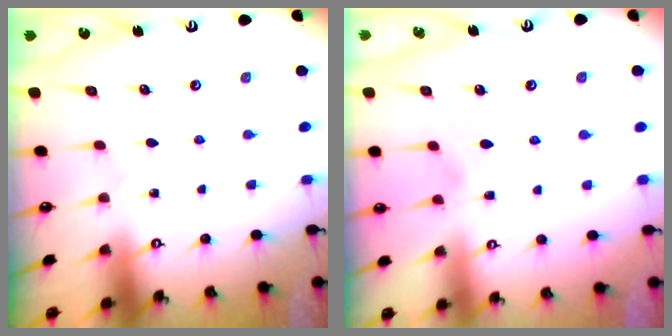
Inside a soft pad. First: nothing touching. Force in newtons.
{"total": 3.7, "press": 3.5, "slide": 1.2}